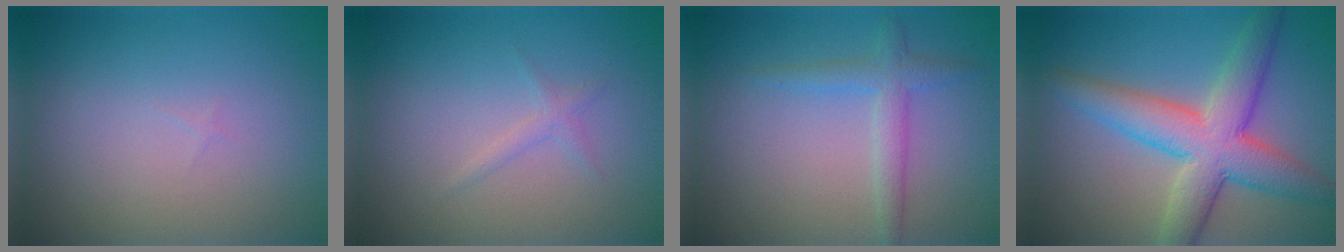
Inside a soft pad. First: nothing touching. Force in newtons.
{"total": 0.9, "press": 0.9, "slide": 0.1}
{"total": 2.5, "press": 2.5, "slide": 0.1}
{"total": 7.7, "press": 7.7, "slide": 0.1}